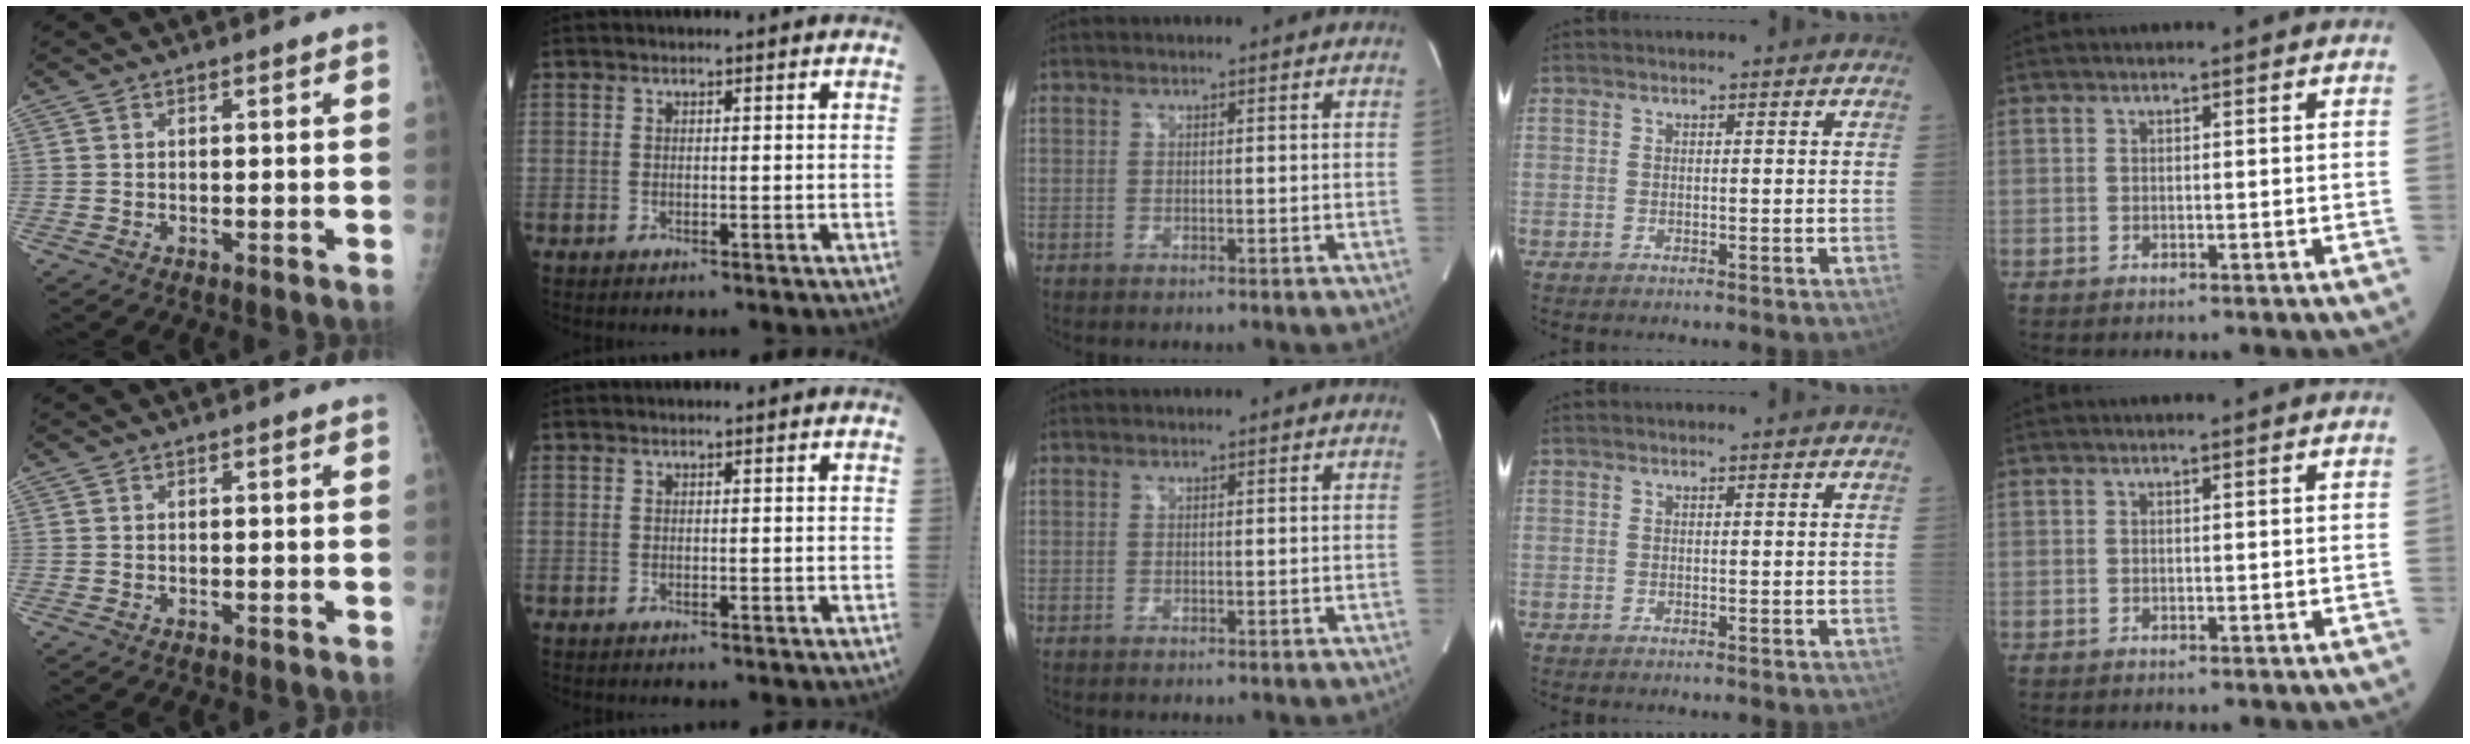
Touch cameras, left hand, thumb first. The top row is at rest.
{}